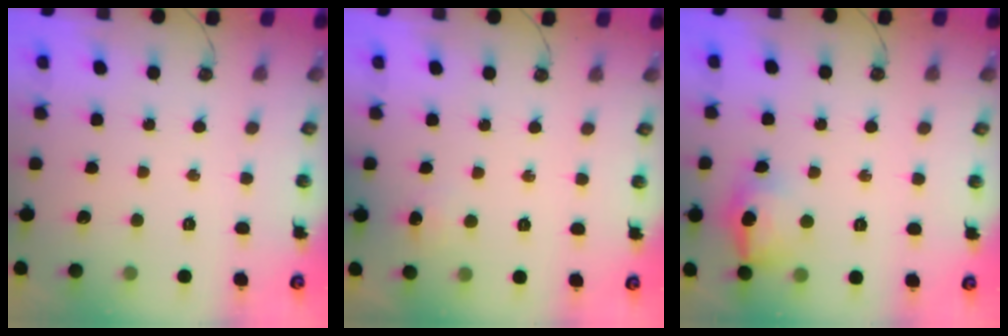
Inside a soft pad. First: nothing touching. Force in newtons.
{"total": 13.4, "press": 3.3, "slide": 13.0}
{"total": 13.3, "press": 13.2, "slide": 1.4}